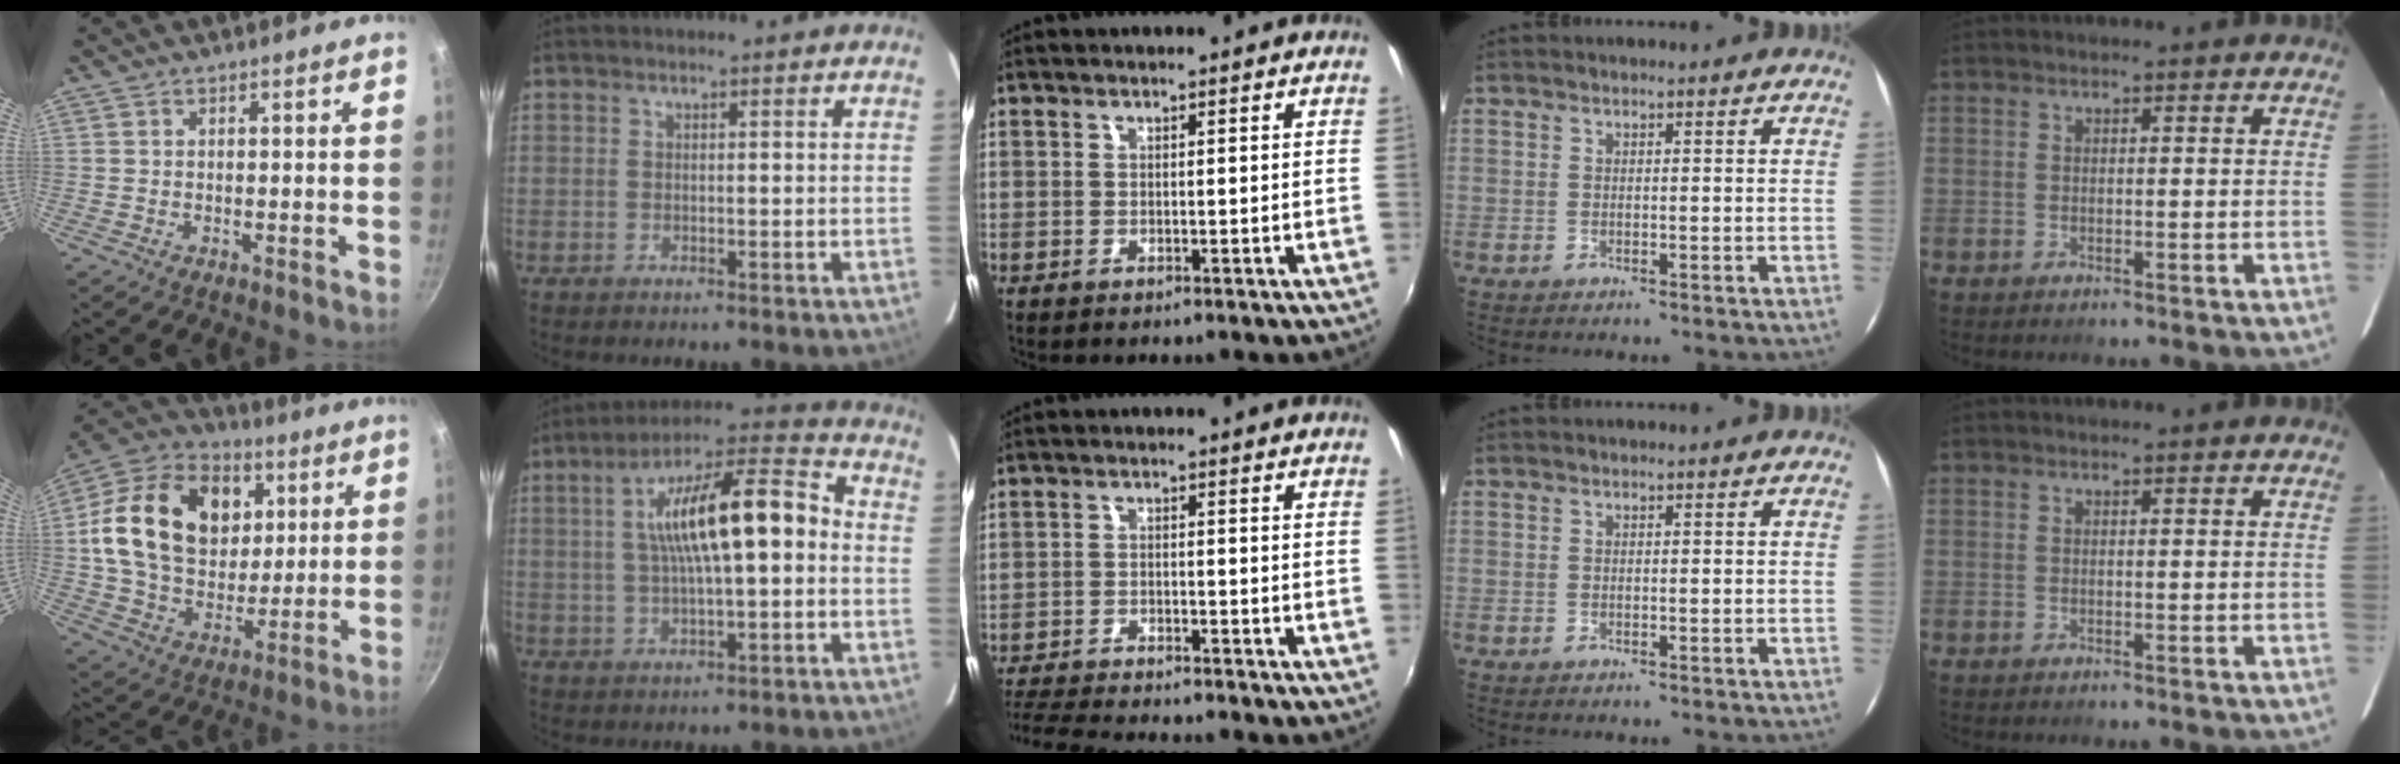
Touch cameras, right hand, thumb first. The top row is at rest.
{"thumb": {"total": 24.9, "force": [6.0, 18.1, 16.0], "torque": [-0.254, 0.000, 0.100]}, "index": {"total": 17.3, "force": [0.7, 5.1, 16.6], "torque": [-0.268, 0.035, 0.010]}, "middle": {"total": 10.8, "force": [-9.8, 1.1, 4.2], "torque": [-0.107, -0.019, -0.163]}}